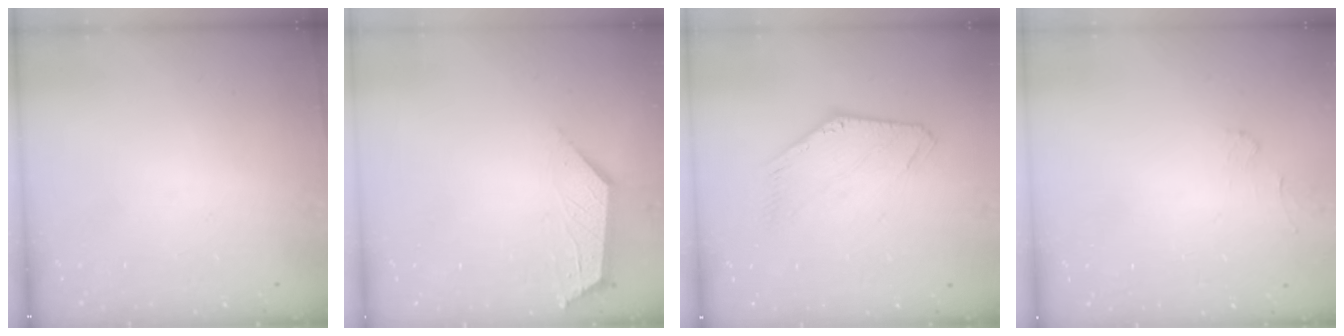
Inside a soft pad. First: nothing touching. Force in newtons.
{"total": 2.7, "press": 2.7, "slide": 0.5}
{"total": 2.3, "press": 2.3, "slide": 0.2}
{"total": 0.6, "press": 0.5, "slide": 0.4}